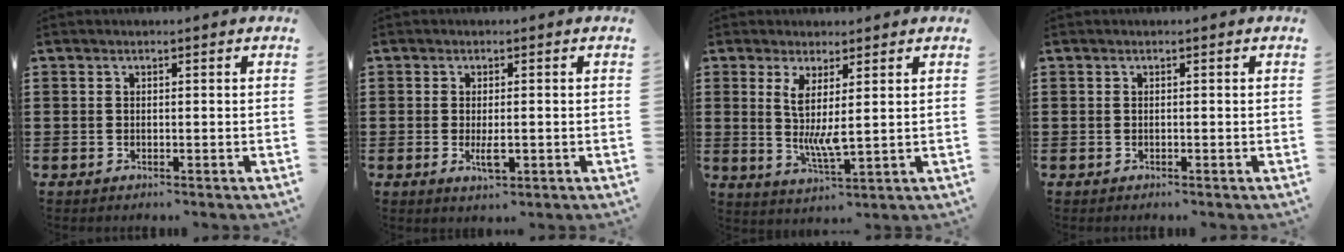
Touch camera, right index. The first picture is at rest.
{"total": 3.0, "force": [-0.6, 0.9, 2.8], "torque": [-0.064, -0.006, -0.015]}
{"total": 4.8, "force": [1.5, 0.7, 4.5], "torque": [-0.090, -0.012, 0.029]}
{"total": 0.0}